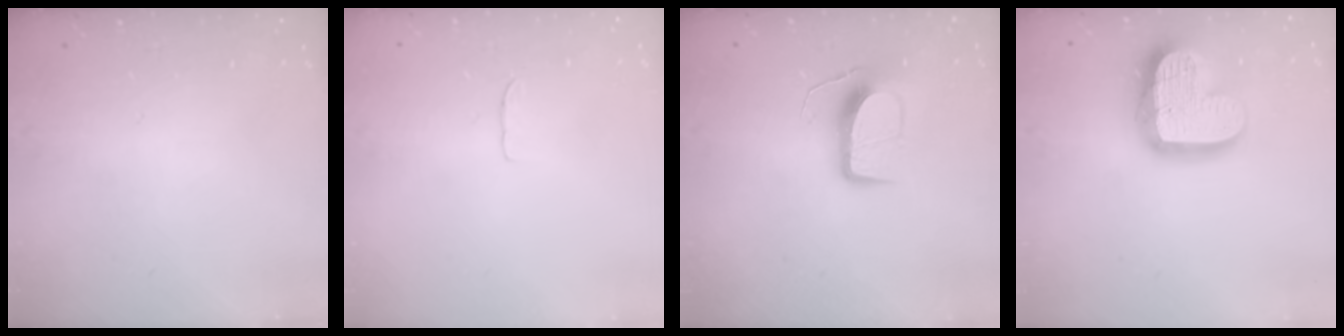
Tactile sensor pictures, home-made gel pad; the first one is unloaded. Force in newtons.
{"total": 3.3, "press": 3.3, "slide": 0.2}
{"total": 11.3, "press": 11.3, "slide": 0.7}
{"total": 19.0, "press": 19.0, "slide": 1.6}